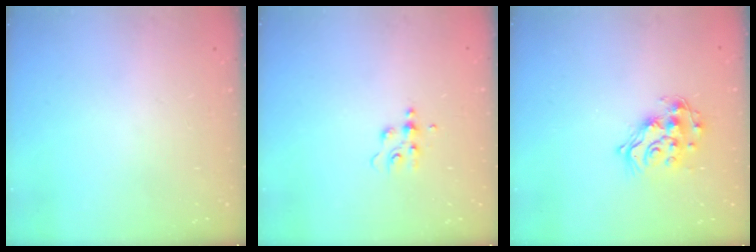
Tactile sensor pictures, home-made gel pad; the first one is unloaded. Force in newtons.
{"total": 4.8, "press": 4.8, "slide": 0.5}
{"total": 14.6, "press": 14.6, "slide": 1.0}